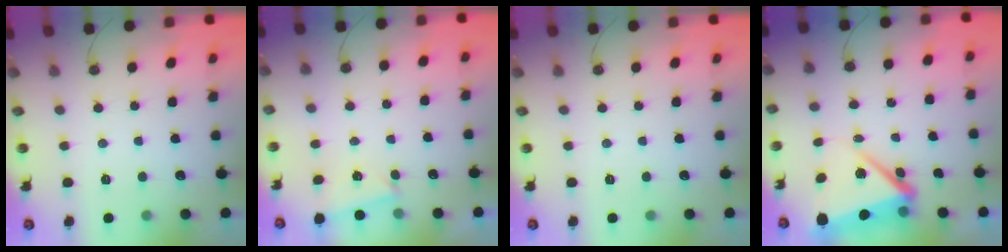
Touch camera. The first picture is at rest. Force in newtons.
{"total": 2.0, "press": 1.9, "slide": 0.7}
{"total": 0.0}
{"total": 8.0, "press": 7.9, "slide": 1.3}